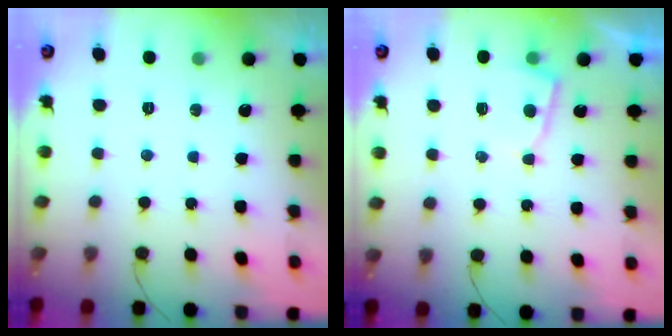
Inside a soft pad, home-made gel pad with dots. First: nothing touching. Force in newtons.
{"total": 3.8, "press": 3.8, "slide": 0.4}